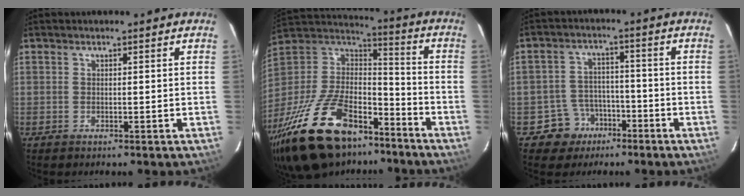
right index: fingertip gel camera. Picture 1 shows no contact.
{"total": 25.7, "force": [-17.1, 12.0, 15.0], "torque": [-0.342, 0.000, -0.303]}
{"total": 6.1, "force": [-3.3, 5.2, 0.1], "torque": [0.007, 0.014, -0.047]}